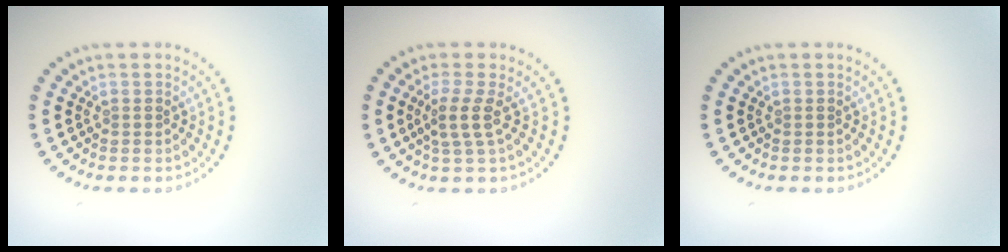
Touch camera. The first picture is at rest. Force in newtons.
{"total": 2.2, "press": 1.5, "slide": 1.5}
{"total": 0.0}